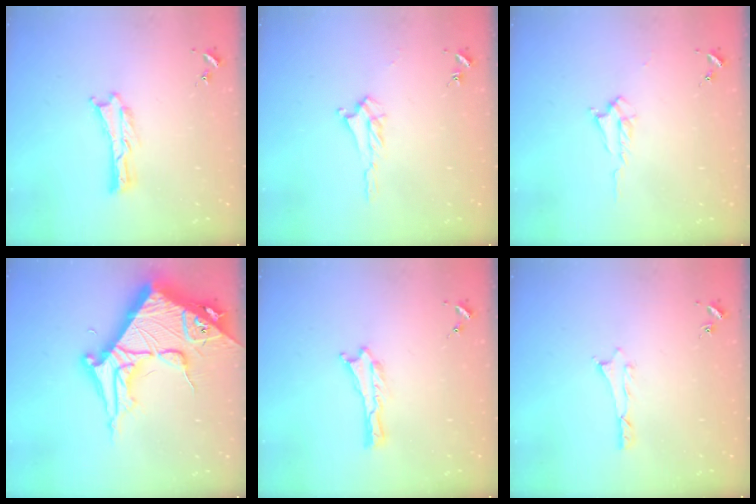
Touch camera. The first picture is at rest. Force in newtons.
{"total": 2.4, "press": 2.4, "slide": 0.4}
{"total": 1.7, "press": 1.7, "slide": 0.3}
{"total": 14.6, "press": 14.5, "slide": 1.6}
{"total": 0.0}
{"total": 0.6, "press": 0.5, "slide": 0.2}